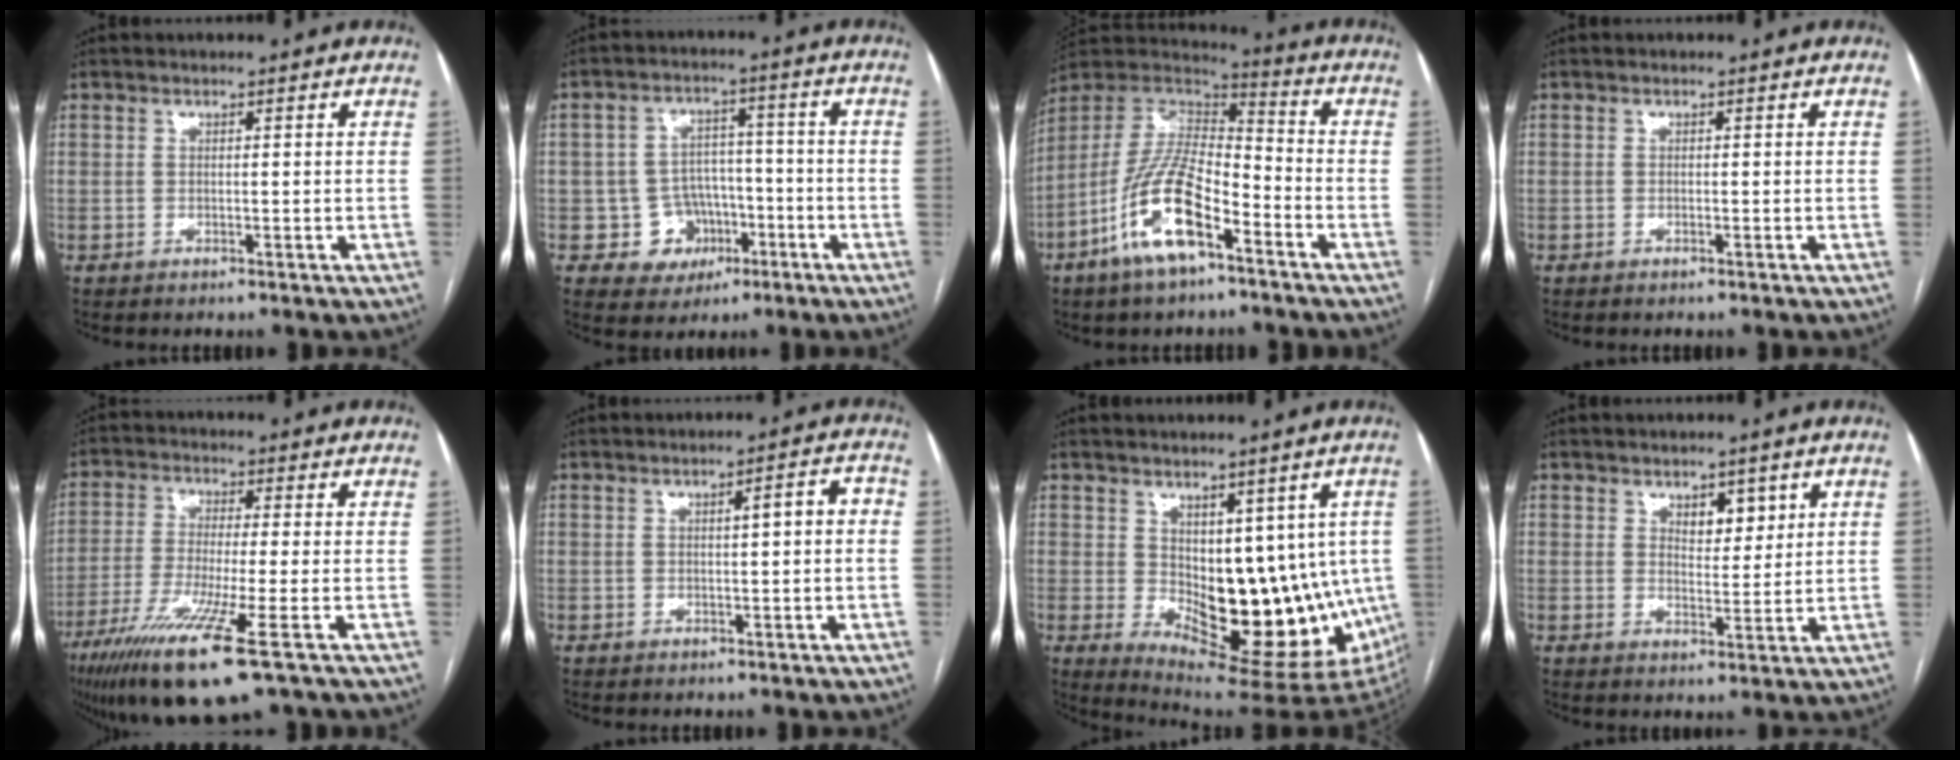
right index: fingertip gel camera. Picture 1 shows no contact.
{"total": 7.7, "force": [-2.8, 7.0, 1.2], "torque": [-0.006, 0.023, -0.034]}
{"total": 15.5, "force": [-7.7, 5.2, 12.4], "torque": [-0.255, 0.005, -0.140]}
{"total": 0.0}
{"total": 13.5, "force": [-7.4, 0.2, 11.4], "torque": [-0.230, -0.039, -0.132]}
{"total": 3.3, "force": [0.1, 0.6, 3.2], "torque": [-0.045, 0.012, 0.001]}
{"total": 16.7, "force": [-1.5, 8.1, 14.5], "torque": [-0.165, -0.003, 0.003]}
{"total": 3.9, "force": [2.0, 2.0, 2.6], "torque": [-0.038, -0.001, 0.035]}